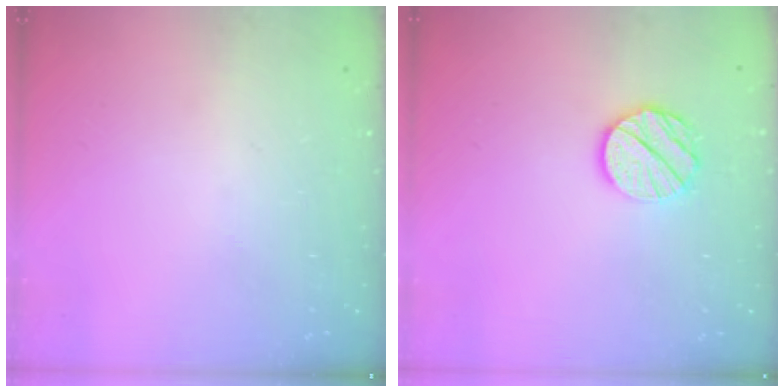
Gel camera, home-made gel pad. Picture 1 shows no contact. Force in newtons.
{"total": 10.5, "press": 10.4, "slide": 0.7}